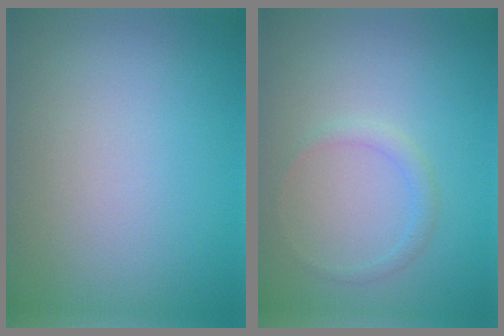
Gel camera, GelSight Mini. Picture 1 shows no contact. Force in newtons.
{"total": 1.1, "press": 1.1, "slide": 0.1}